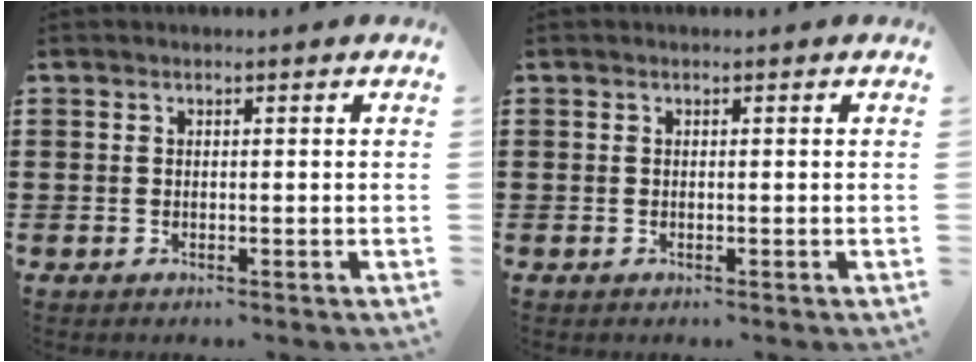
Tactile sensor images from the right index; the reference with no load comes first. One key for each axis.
{"total": 0.0}